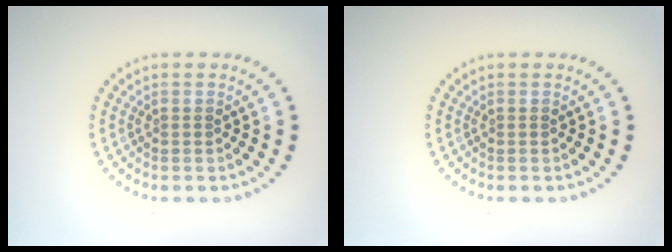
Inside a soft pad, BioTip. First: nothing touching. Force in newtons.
{"total": 0.0}